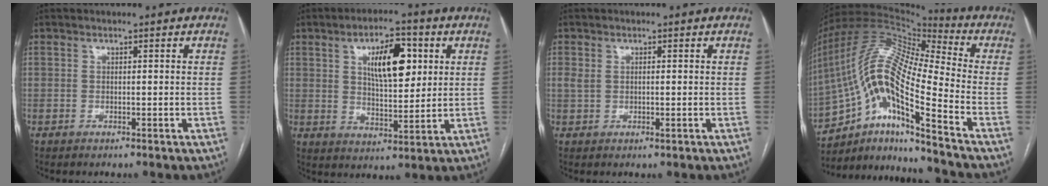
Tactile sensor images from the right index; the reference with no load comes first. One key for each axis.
{"total": 10.5, "fx": 3.5, "fy": 3.9, "fz": 9.1, "tx": -0.148, "ty": 0.010, "tz": 0.062}
{"total": 2.2, "fx": 0.5, "fy": 1.3, "fz": 1.7, "tx": -0.041, "ty": 0.005, "tz": 0.014}
{"total": 18.1, "fx": -9.9, "fy": 2.2, "fz": 15.0, "tx": -0.310, "ty": 0.014, "tz": -0.178}